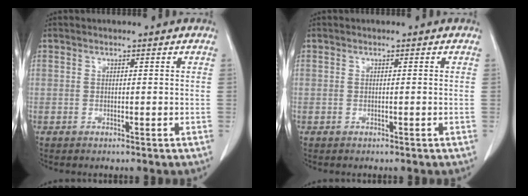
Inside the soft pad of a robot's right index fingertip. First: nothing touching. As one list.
[{"total": 0.0}]